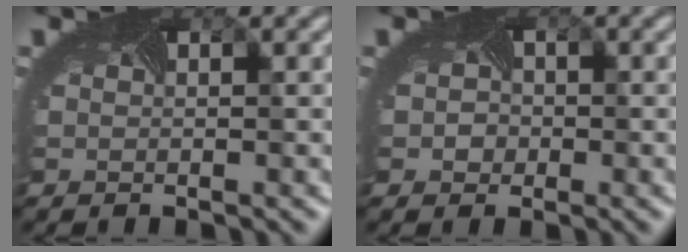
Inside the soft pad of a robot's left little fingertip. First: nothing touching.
{"total": 1.9, "force": [-0.1, 1.8, 0.5], "torque": [0.004, 0.007, -0.012]}